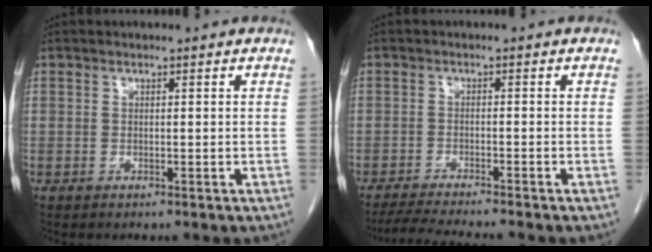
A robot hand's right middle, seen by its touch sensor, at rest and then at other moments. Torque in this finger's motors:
{"motor_torque": [0.33, -0.32, 0.01, 0.01]}